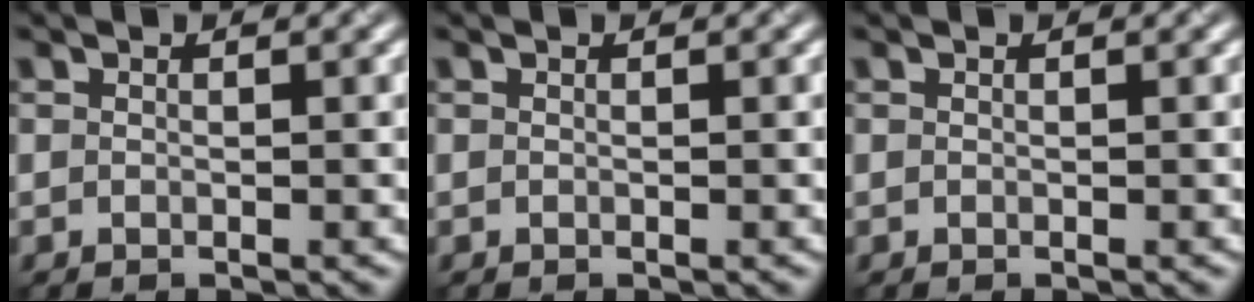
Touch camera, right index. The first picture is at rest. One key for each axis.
{"total": 0.0}
{"total": 0.0}